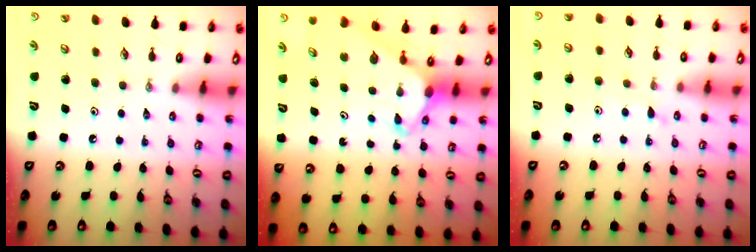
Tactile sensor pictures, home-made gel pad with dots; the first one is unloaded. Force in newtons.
{"total": 5.1, "press": 5.1, "slide": 0.3}
{"total": 4.9, "press": 4.8, "slide": 0.7}